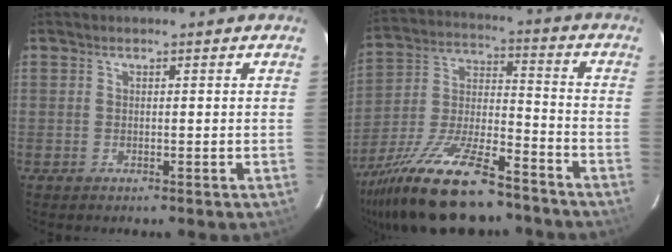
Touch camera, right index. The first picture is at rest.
{"total": 22.8, "force": [-16.7, 6.9, 13.9], "torque": [-0.277, -0.028, -0.281]}